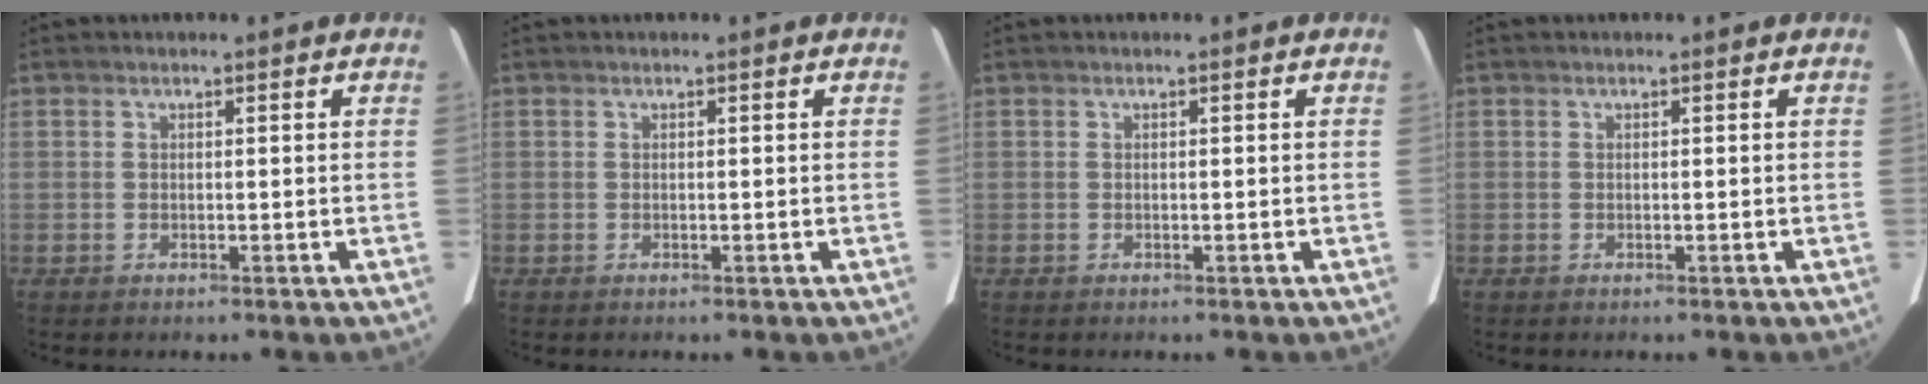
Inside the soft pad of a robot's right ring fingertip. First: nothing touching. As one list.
[{"total": 0.0}, {"total": 0.0}, {"total": 0.0}]